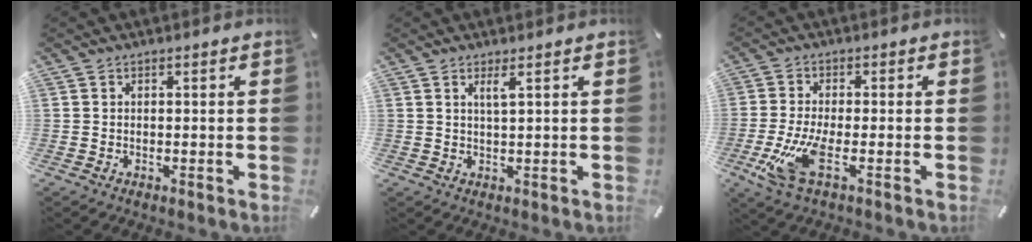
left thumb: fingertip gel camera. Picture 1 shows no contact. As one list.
[{"total": 2.3, "force": [1.2, 0.0, 2.0], "torque": [-0.042, -0.002, 0.020]}, {"total": 10.4, "force": [-3.2, 3.8, 9.1], "torque": [-0.194, -0.013, -0.053]}]